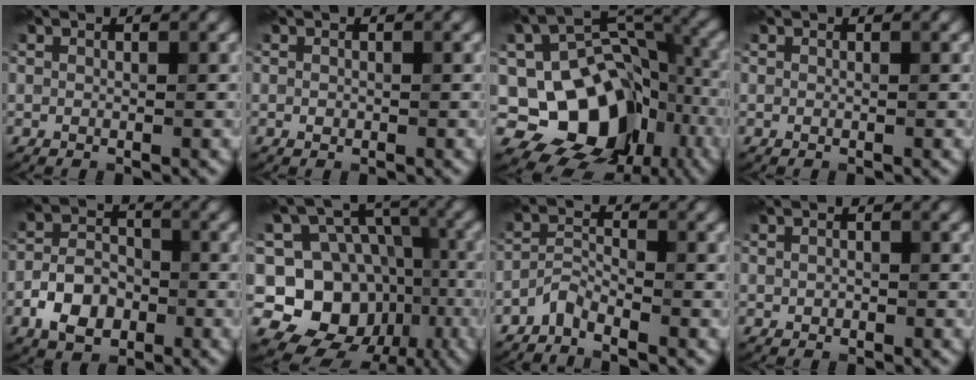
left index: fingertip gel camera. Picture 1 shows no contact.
{"total": 0.0}
{"total": 12.9, "force": [-4.5, 9.2, 7.9], "torque": [-0.124, -0.001, -0.077]}
{"total": 0.0}
{"total": 4.6, "force": [-2.2, 2.9, 2.8], "torque": [-0.052, 0.001, -0.038]}
{"total": 13.6, "force": [-3.8, 11.2, 6.7], "torque": [-0.110, 0.008, -0.073]}
{"total": 2.1, "force": [-2.0, 0.1, 0.6], "torque": [-0.017, 0.013, -0.043]}
{"total": 0.6, "force": [-0.1, 0.4, 0.4], "torque": [-0.012, 0.000, -0.003]}